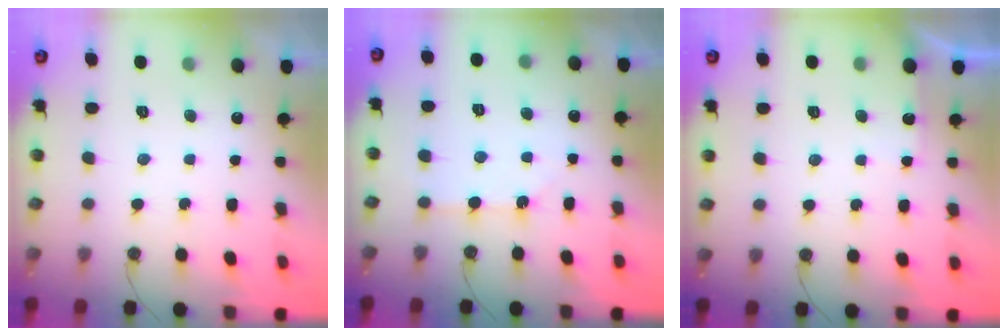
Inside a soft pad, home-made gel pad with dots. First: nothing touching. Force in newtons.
{"total": 2.5, "press": 2.5, "slide": 0.4}
{"total": 3.5, "press": 3.5, "slide": 0.5}